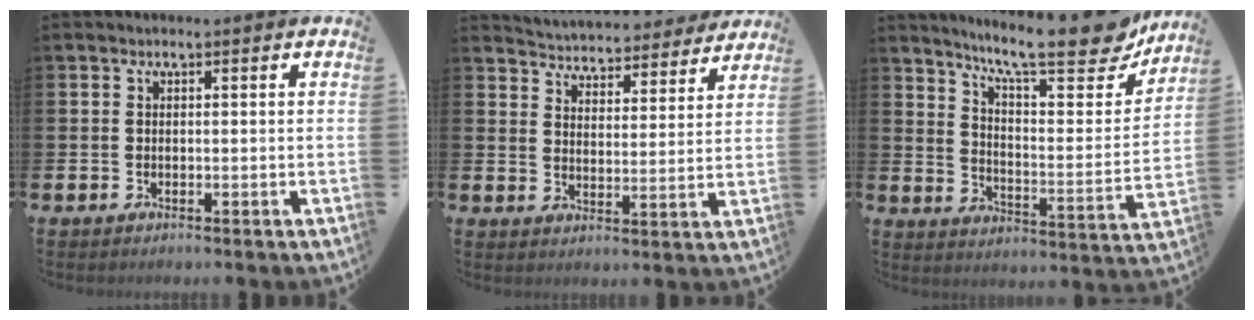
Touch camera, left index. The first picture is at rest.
{"total": 4.8, "force": [4.7, 1.0, -0.3], "torque": [-0.016, -0.042, 0.078]}
{"total": 13.0, "force": [10.9, 2.5, 6.6], "torque": [-0.118, -0.071, 0.181]}